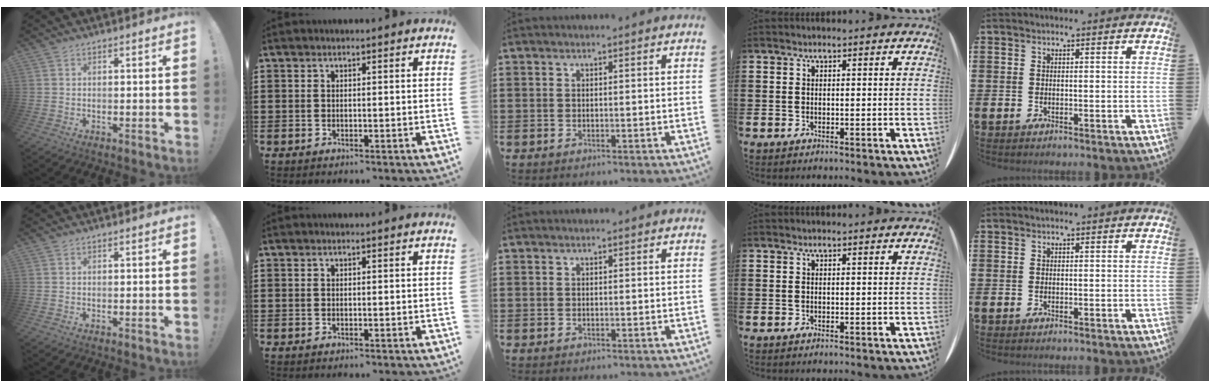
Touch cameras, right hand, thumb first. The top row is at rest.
{}